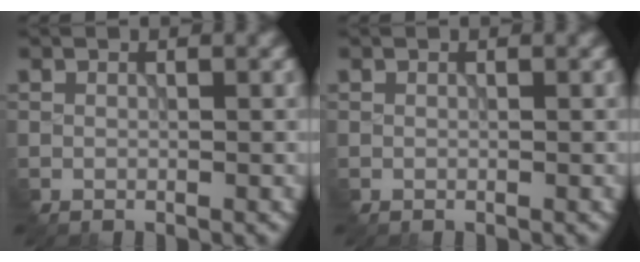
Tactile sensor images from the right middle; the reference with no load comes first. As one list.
[{"total": 0.0}]